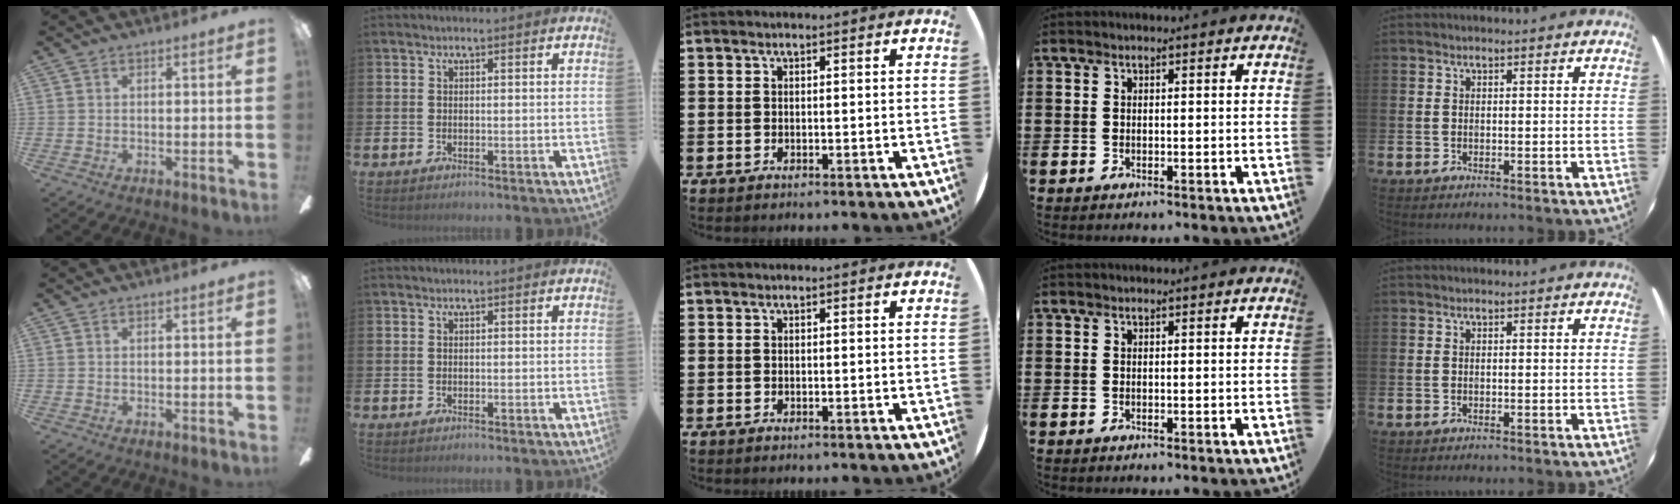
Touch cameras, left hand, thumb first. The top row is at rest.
{}